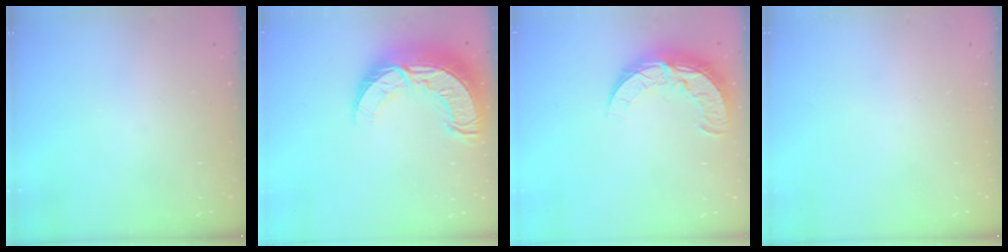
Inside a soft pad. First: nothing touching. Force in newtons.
{"total": 17.2, "press": 17.1, "slide": 1.4}
{"total": 10.3, "press": 10.3, "slide": 0.7}
{"total": 0.0}